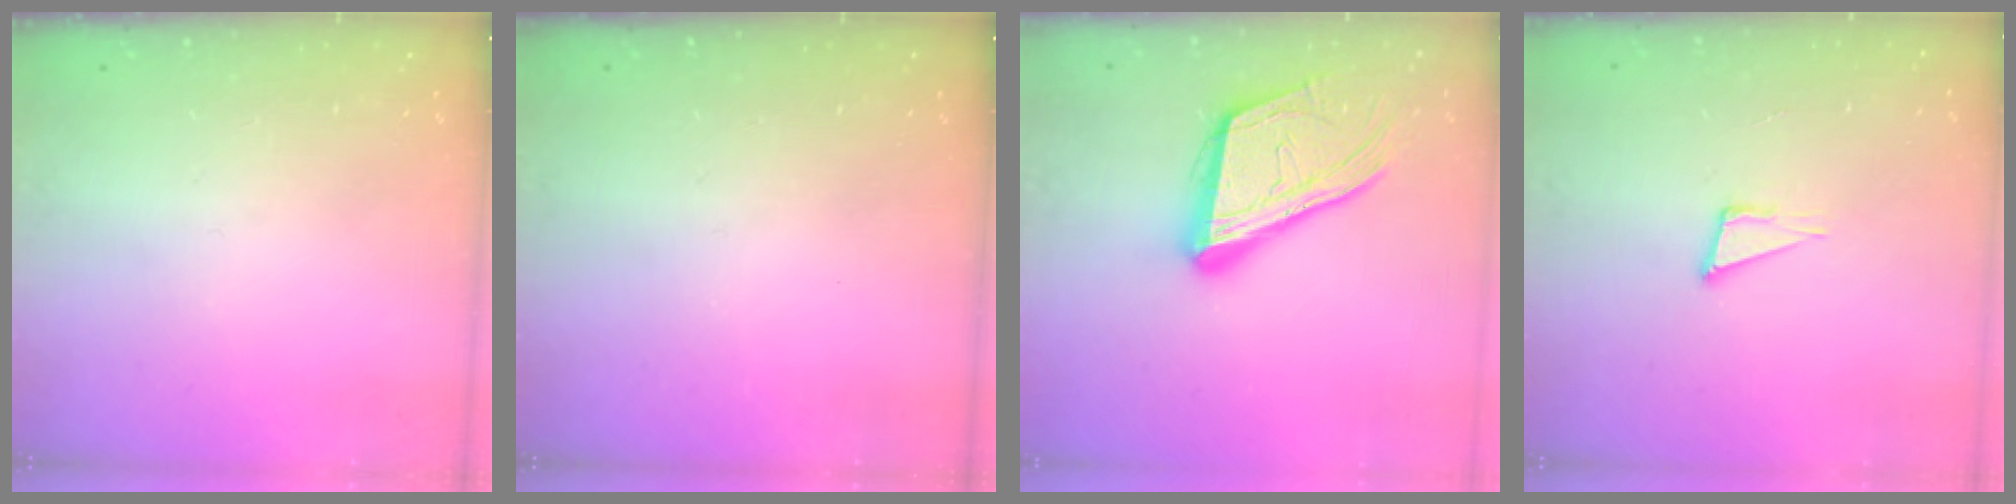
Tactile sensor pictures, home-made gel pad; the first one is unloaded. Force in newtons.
{"total": 0.0}
{"total": 19.1, "press": 18.9, "slide": 2.6}
{"total": 5.1, "press": 3.9, "slide": 3.2}